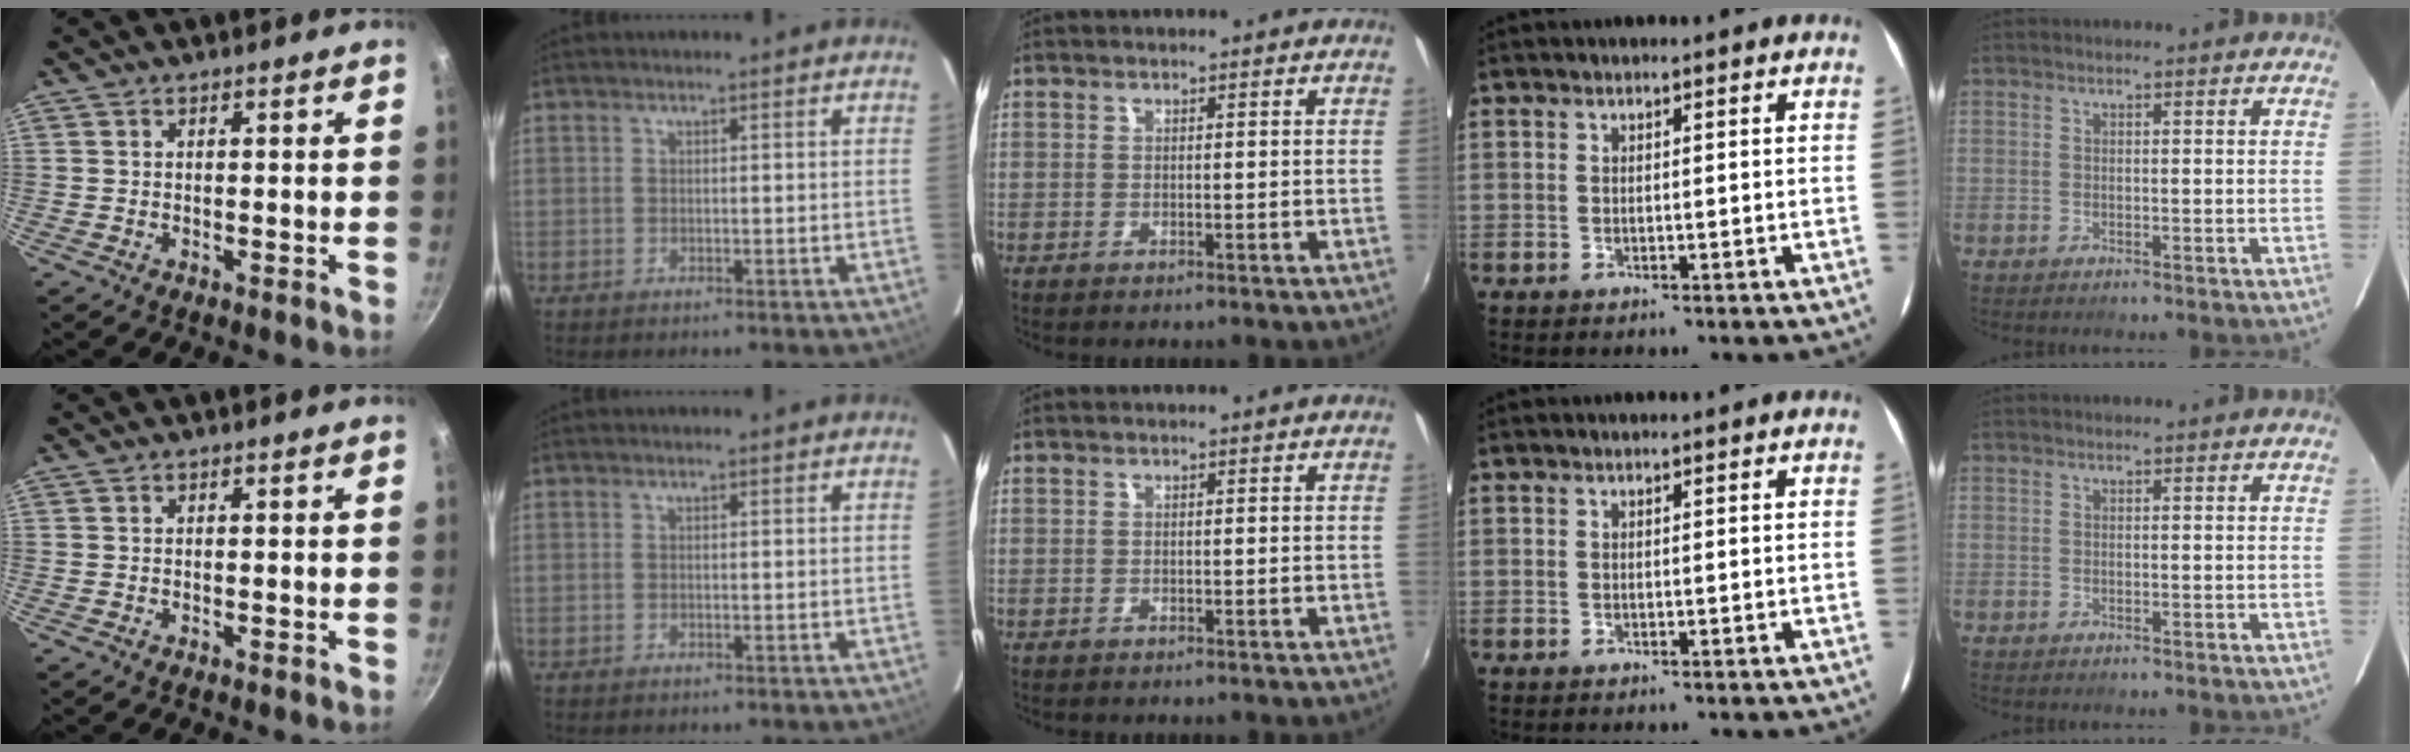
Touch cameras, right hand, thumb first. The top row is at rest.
{}